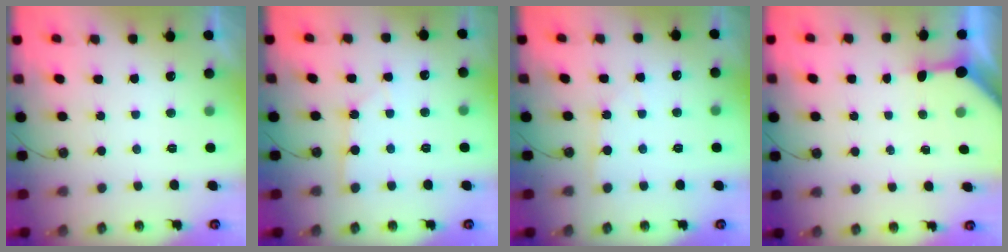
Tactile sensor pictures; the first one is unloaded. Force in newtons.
{"total": 1.3, "press": 1.3, "slide": 0.1}
{"total": 3.2, "press": 3.2, "slide": 0.3}
{"total": 3.6, "press": 3.6, "slide": 0.3}